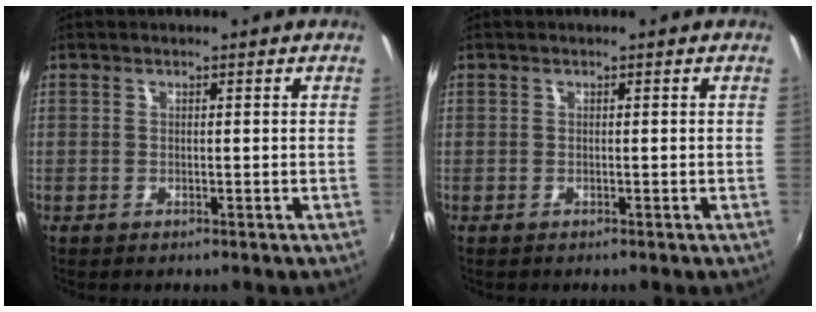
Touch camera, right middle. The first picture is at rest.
{"total": 0.0}